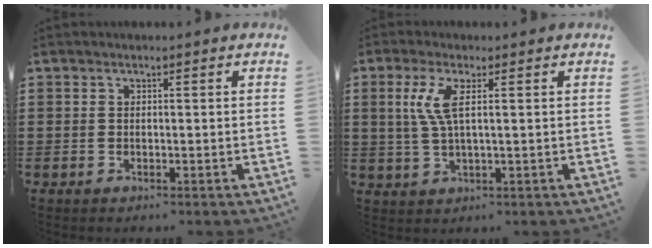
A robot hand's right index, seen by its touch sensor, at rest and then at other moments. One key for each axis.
{"total": 4.7, "fx": 1.0, "fy": 0.8, "fz": 4.5, "tx": -0.104, "ty": -0.008, "tz": 0.011}